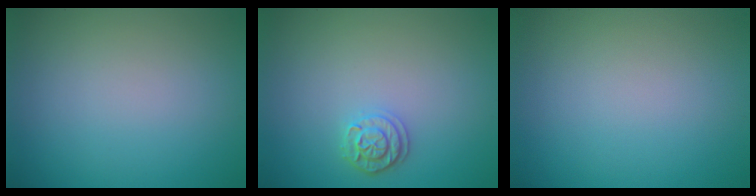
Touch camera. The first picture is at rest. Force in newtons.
{"total": 2.0, "press": 1.9, "slide": 0.5}
{"total": 0.0}